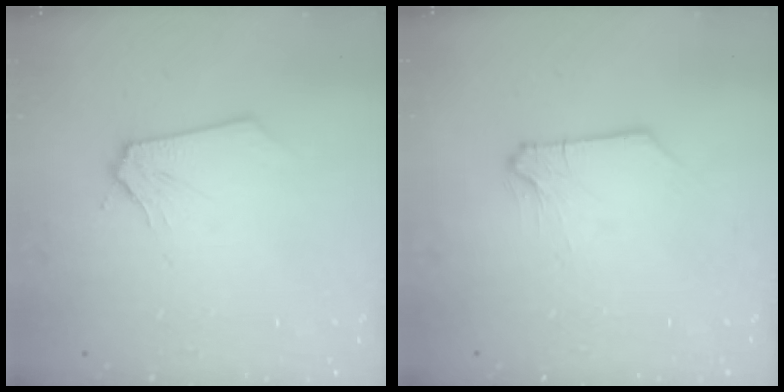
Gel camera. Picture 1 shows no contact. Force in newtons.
{"total": 0.9, "press": 0.8, "slide": 0.2}